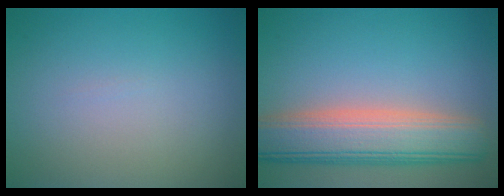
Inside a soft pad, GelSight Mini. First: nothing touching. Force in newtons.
{"total": 8.4, "press": 8.4, "slide": 0.9}